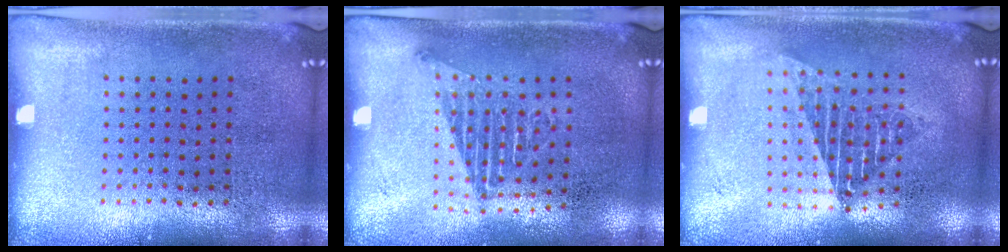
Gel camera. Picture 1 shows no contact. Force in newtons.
{"total": 1.1, "press": 1.0, "slide": 0.6}
{"total": 1.5, "press": 1.3, "slide": 0.7}